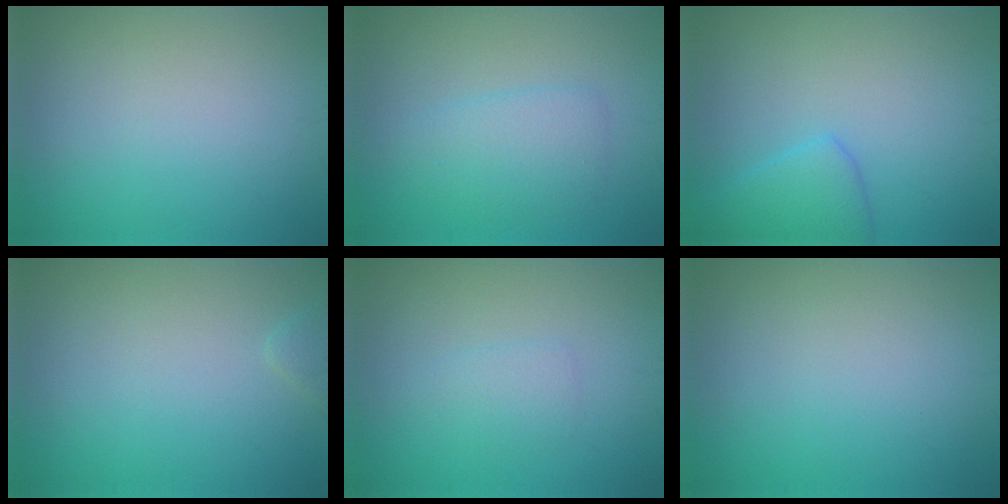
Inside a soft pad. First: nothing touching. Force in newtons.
{"total": 2.8, "press": 2.8, "slide": 0.1}
{"total": 2.8, "press": 2.7, "slide": 0.2}
{"total": 0.8, "press": 0.8, "slide": 0.1}
{"total": 1.4, "press": 1.4, "slide": 0.1}
{"total": 0.0}